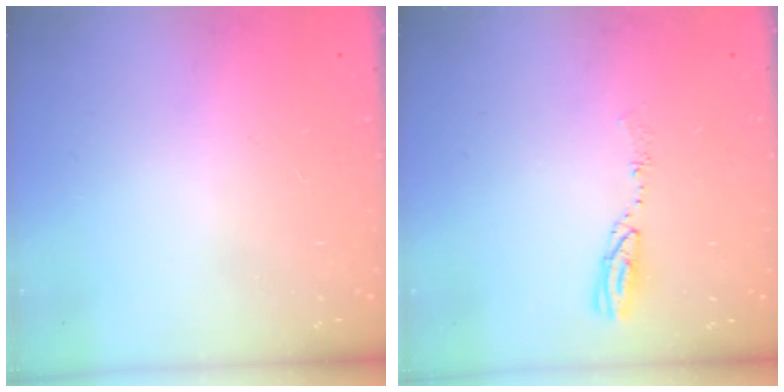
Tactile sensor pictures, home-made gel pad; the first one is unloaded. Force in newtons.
{"total": 4.6, "press": 4.6, "slide": 0.4}